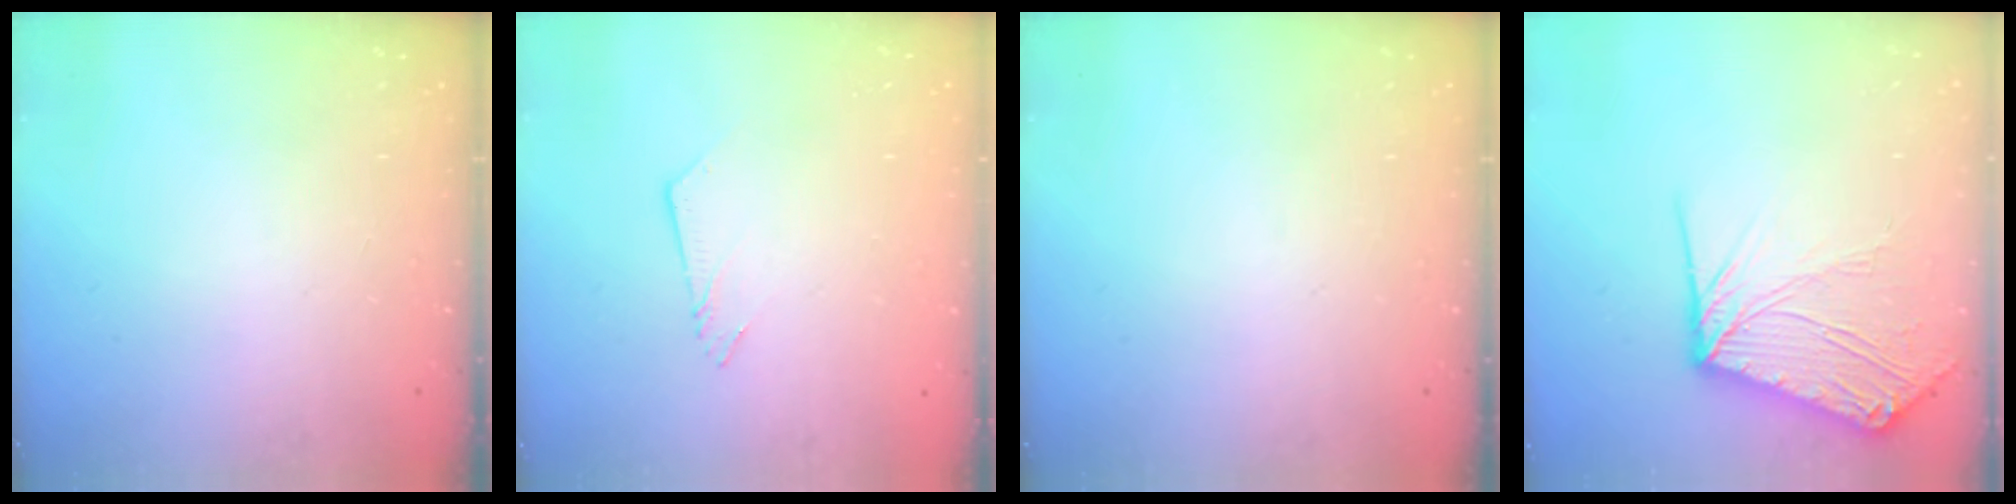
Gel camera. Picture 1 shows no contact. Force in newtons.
{"total": 2.9, "press": 2.9, "slide": 0.3}
{"total": 0.0}
{"total": 12.7, "press": 12.6, "slide": 1.4}